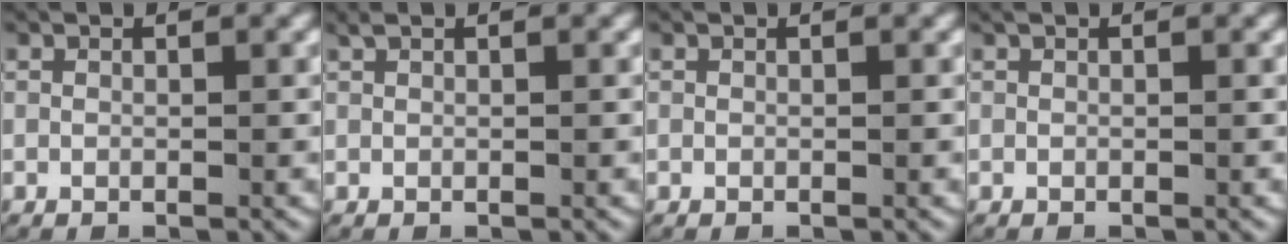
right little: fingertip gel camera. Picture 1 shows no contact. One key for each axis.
{"total": 0.6, "fx": 0.6, "fy": 0.1, "fz": 0.3, "tx": -0.007, "ty": 0.004, "tz": 0.010}
{"total": 0.0}
{"total": 0.0}